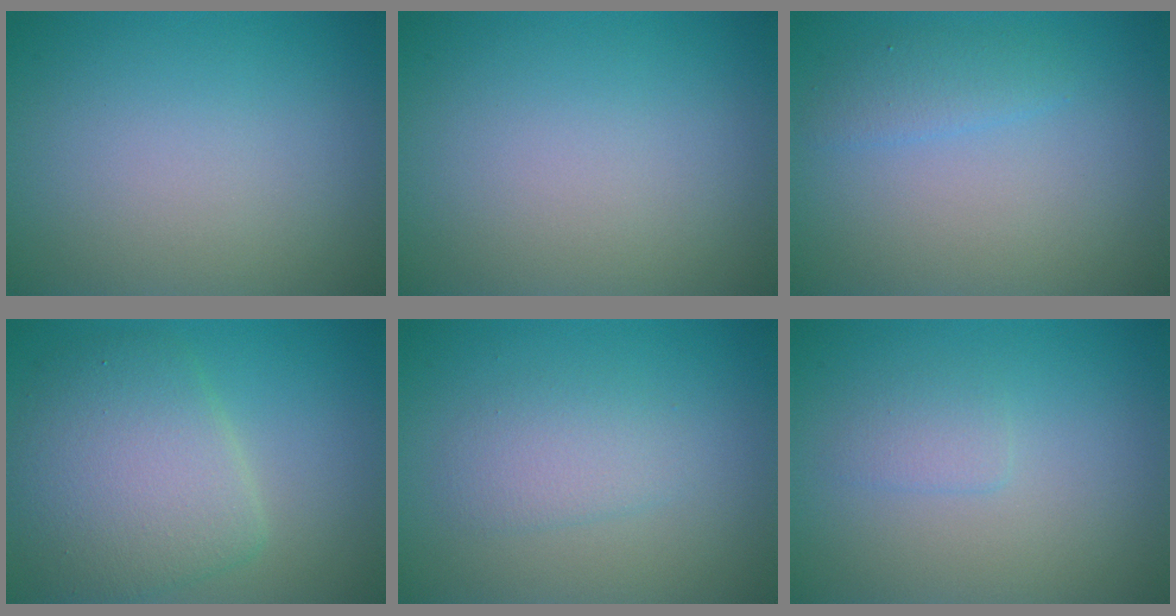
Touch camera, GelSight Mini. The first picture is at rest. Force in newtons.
{"total": 0.0}
{"total": 1.6, "press": 1.6, "slide": 0.1}
{"total": 6.4, "press": 6.4, "slide": 0.2}
{"total": 2.1, "press": 2.1, "slide": 0.1}
{"total": 1.2, "press": 1.2, "slide": 0.1}